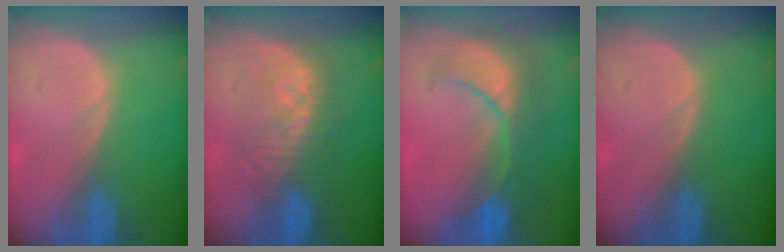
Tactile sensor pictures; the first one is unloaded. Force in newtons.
{"total": 7.8, "press": 7.7, "slide": 1.1}
{"total": 8.4, "press": 8.3, "slide": 1.3}
{"total": 0.0}